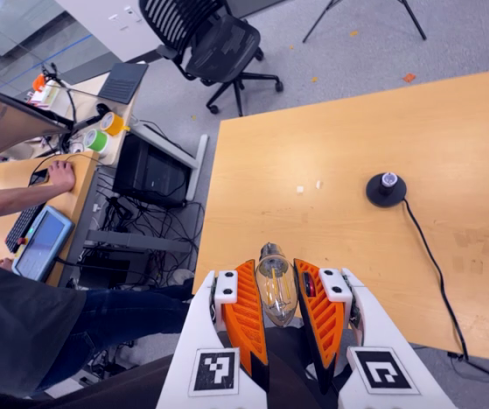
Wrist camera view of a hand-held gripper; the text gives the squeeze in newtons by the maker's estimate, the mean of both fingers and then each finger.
{"total": 13.3, "left": 14.4, "right": 12.2}